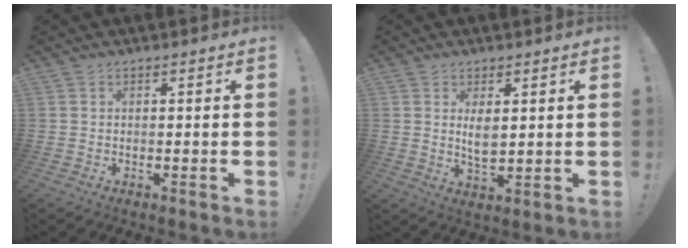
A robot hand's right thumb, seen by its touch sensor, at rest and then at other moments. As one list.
[{"total": 4.8, "force": [1.6, 2.1, 4.0], "torque": [-0.059, -0.018, 0.022]}]